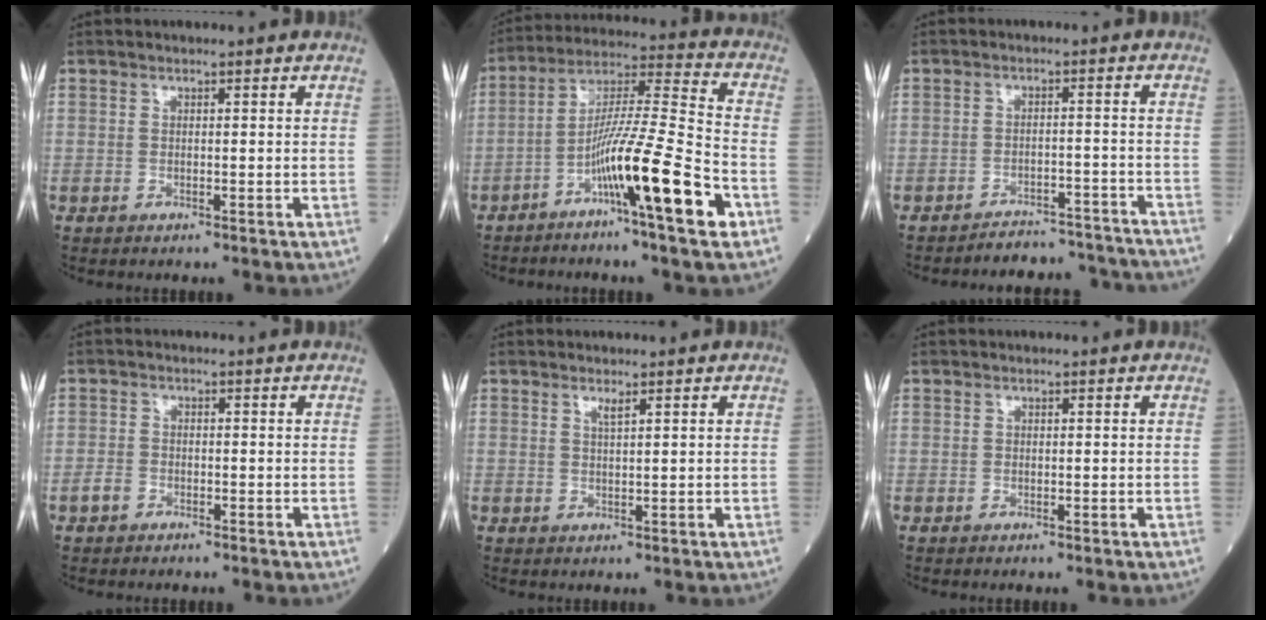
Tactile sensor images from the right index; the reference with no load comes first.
{"total": 15.5, "force": [-7.0, -0.5, 13.9], "torque": [-0.242, -0.007, -0.125]}
{"total": 10.0, "force": [-9.9, 1.5, 0.4], "torque": [0.013, 0.017, -0.117]}
{"total": 1.8, "force": [-1.2, 1.1, 0.9], "torque": [-0.021, 0.003, -0.022]}
{"total": 1.1, "force": [0.8, -0.1, 0.8], "torque": [-0.017, -0.005, 0.015]}
{"total": 0.0}